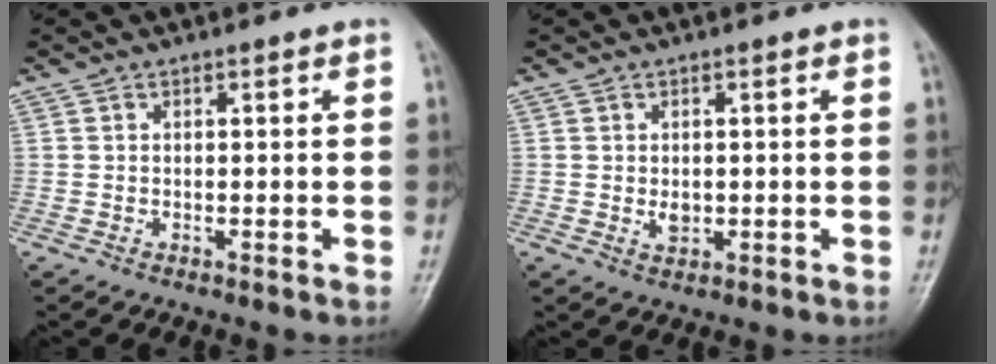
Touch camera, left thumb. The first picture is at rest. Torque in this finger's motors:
{"motor_torque": [-0.14, 0.17, 0.10, -0.15, 0.00]}